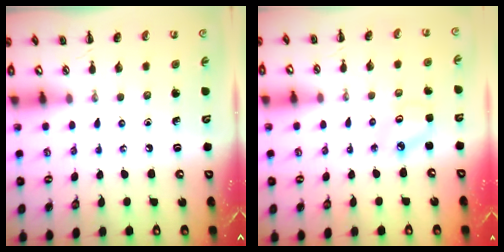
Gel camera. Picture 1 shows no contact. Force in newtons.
{"total": 2.8, "press": 2.7, "slide": 0.6}